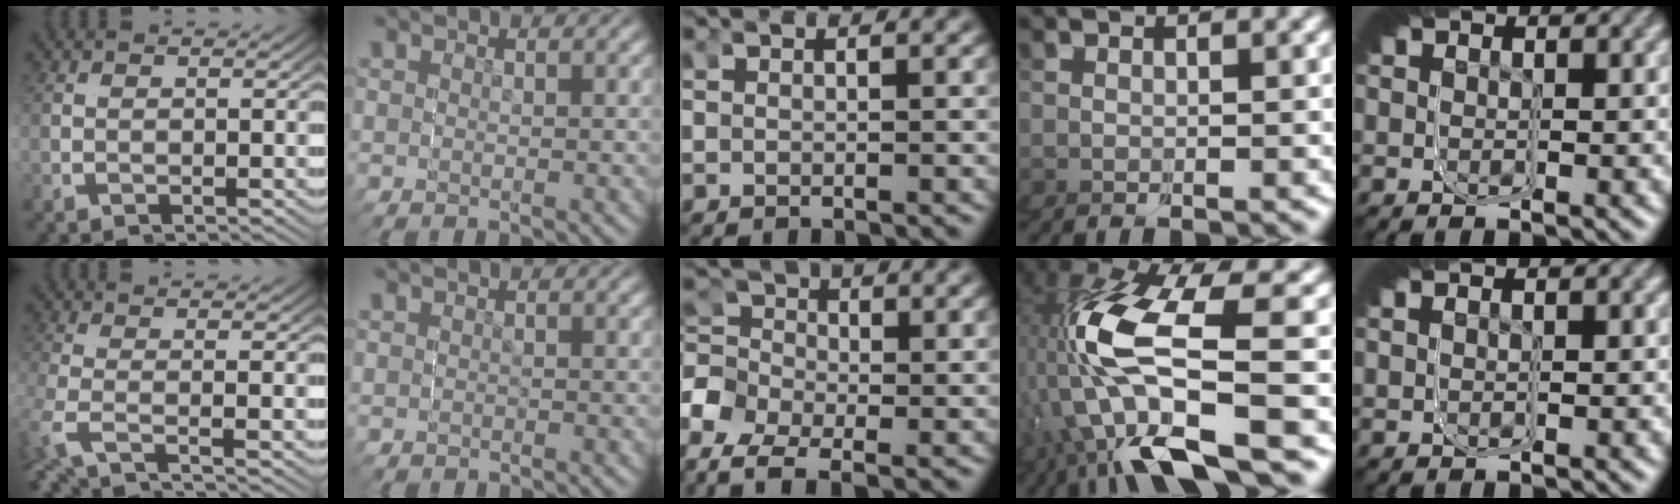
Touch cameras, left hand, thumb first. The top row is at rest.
{"thumb": {"total": 1.5, "force": [-0.1, -1.3, 0.8], "torque": [-0.030, 0.003, -0.007]}, "index": {"total": 1.2, "force": [-0.1, 0.9, 0.8], "torque": [-0.019, -0.007, 0.001]}, "middle": {"total": 5.9, "force": [-2.0, 4.7, 3.0], "torque": [-0.075, -0.031, -0.027]}, "ring": {"total": 7.6, "force": [-1.3, 3.6, 6.6], "torque": [-0.214, -0.019, -0.002]}}